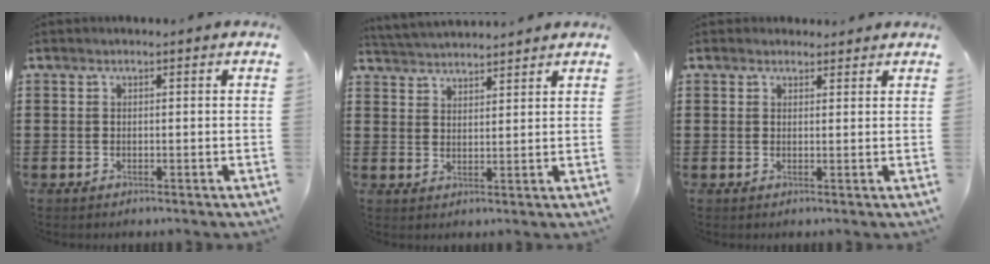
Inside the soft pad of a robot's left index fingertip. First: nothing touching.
{"total": 3.1, "force": [3.1, -0.1, -0.3], "torque": [-0.005, -0.010, 0.056]}
{"total": 1.7, "force": [1.5, 0.8, 0.0], "torque": [-0.003, 0.006, 0.029]}